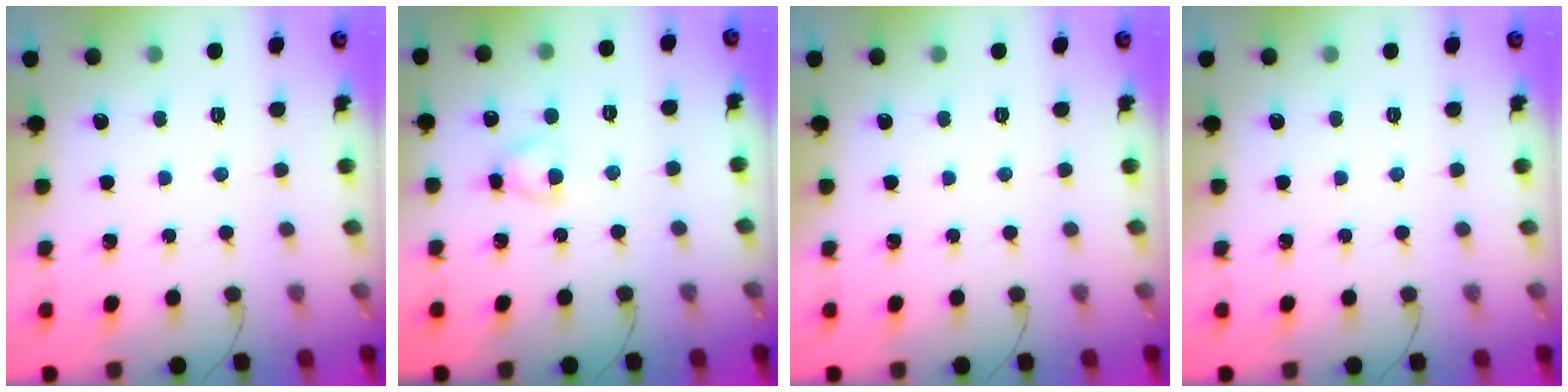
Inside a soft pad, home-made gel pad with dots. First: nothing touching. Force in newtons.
{"total": 4.1, "press": 4.1, "slide": 0.6}
{"total": 0.0}
{"total": 0.0}